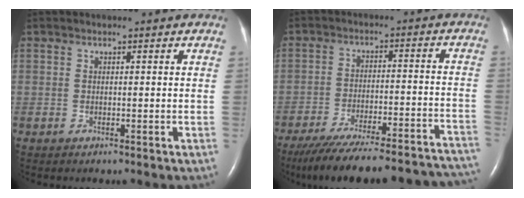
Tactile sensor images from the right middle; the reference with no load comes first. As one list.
[{"total": 29.5, "force": [-26.4, 4.0, 12.4], "torque": [-0.152, -0.029, -0.350]}]